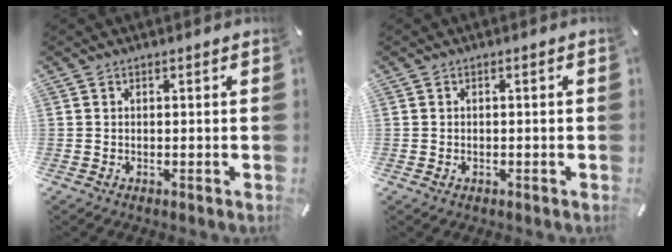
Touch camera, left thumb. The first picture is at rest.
{"total": 0.8, "force": [-0.4, 0.5, 0.6], "torque": [-0.011, 0.000, -0.007]}